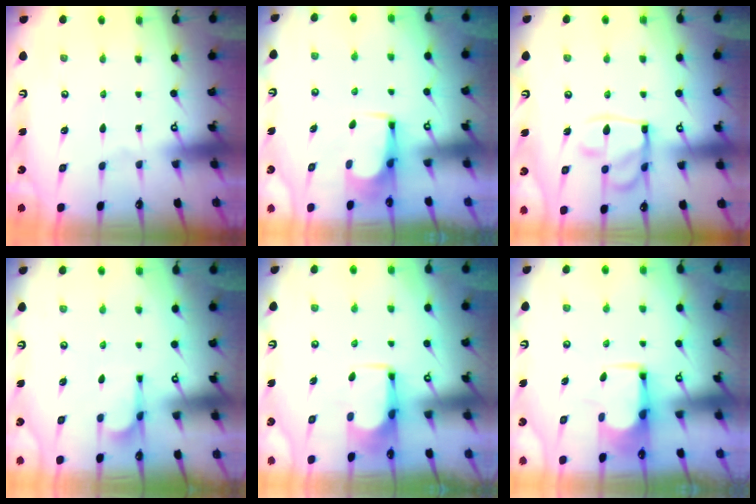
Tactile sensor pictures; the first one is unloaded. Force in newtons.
{"total": 3.8, "press": 3.7, "slide": 0.3}
{"total": 13.3, "press": 13.2, "slide": 1.5}
{"total": 1.4, "press": 0.8, "slide": 1.2}
{"total": 0.0}
{"total": 1.9, "press": 1.6, "slide": 1.0}